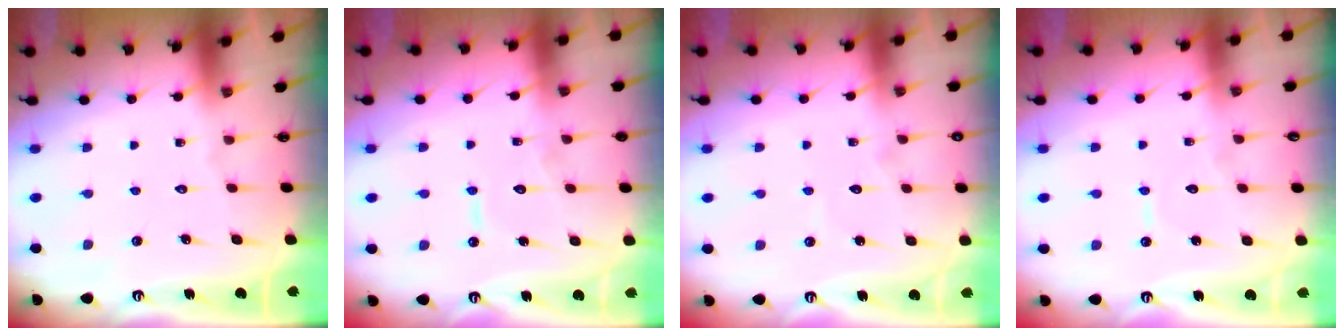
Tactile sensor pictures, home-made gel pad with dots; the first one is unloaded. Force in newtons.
{"total": 6.6, "press": 6.5, "slide": 0.6}
{"total": 4.5, "press": 4.5, "slide": 0.4}
{"total": 4.8, "press": 4.8, "slide": 0.2}